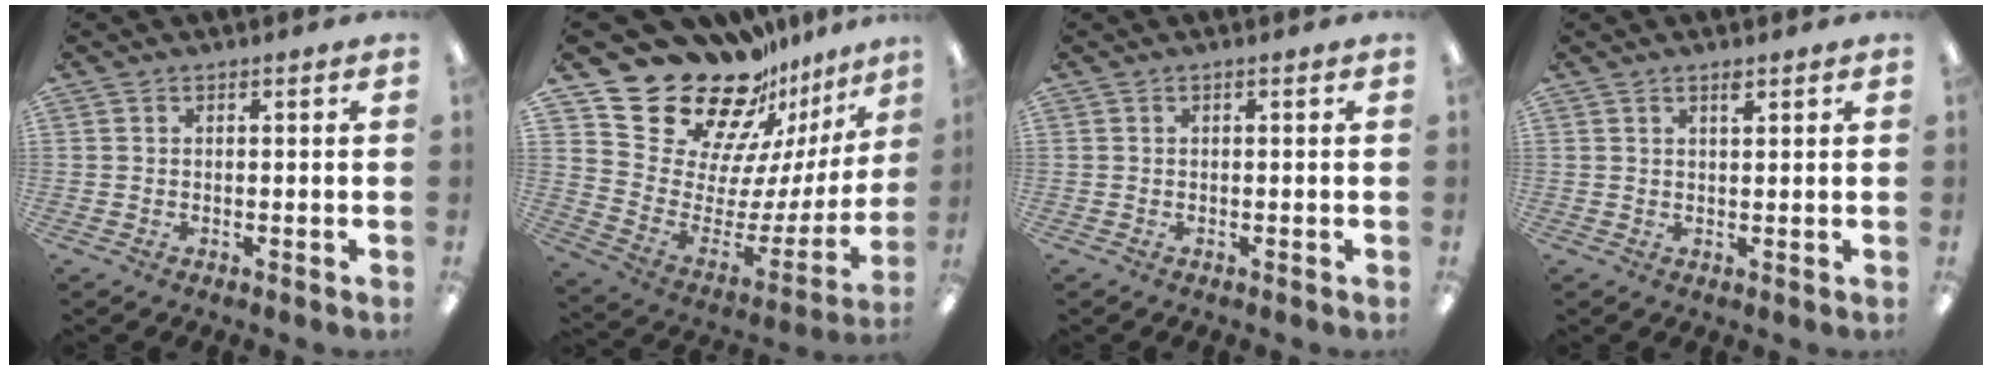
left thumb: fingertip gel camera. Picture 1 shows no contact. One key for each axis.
{"total": 24.9, "fx": 20.6, "fy": 11.2, "fz": 8.5, "tx": -0.135, "ty": -0.153, "tz": 0.383}
{"total": 0.0}
{"total": 1.9, "fx": 1.5, "fy": 0.4, "fz": 1.1, "tx": -0.017, "ty": -0.003, "tz": 0.024}